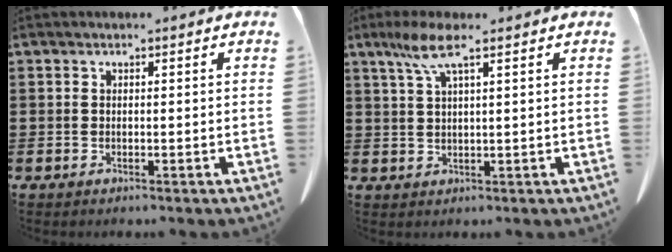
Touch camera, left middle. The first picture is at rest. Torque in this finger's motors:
{"motor_torque": [1.04, -0.19, 0.20, 0.13]}